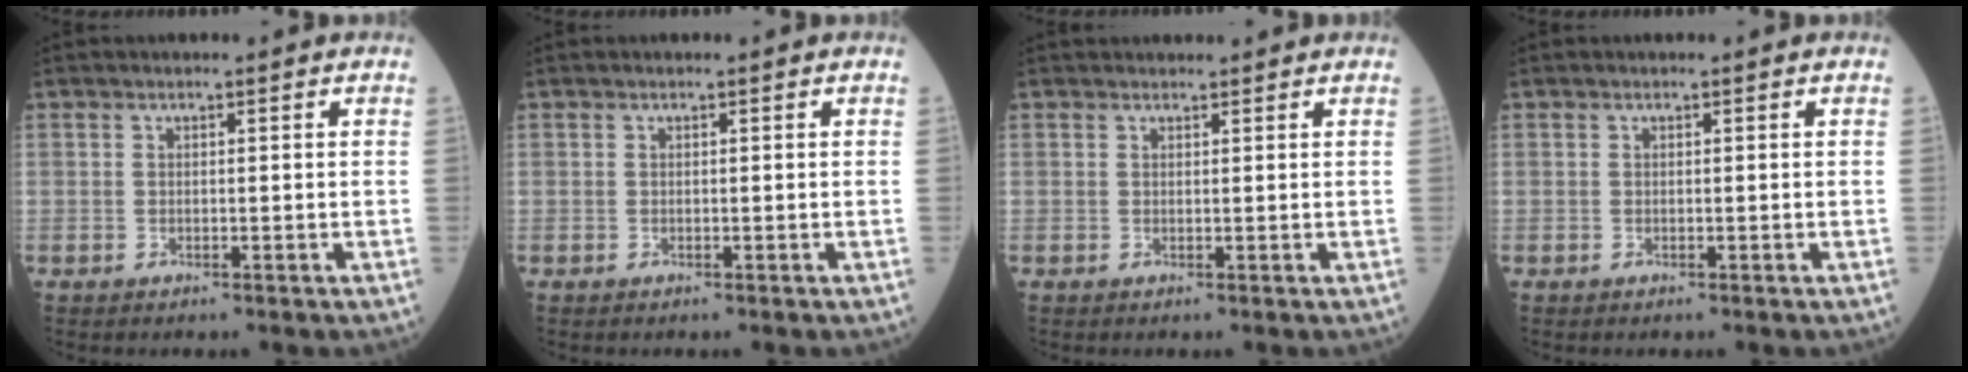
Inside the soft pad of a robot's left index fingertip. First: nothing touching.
{"total": 0.0}
{"total": 3.3, "force": [3.2, 0.5, 0.7], "torque": [-0.006, 0.027, 0.043]}
{"total": 0.0}